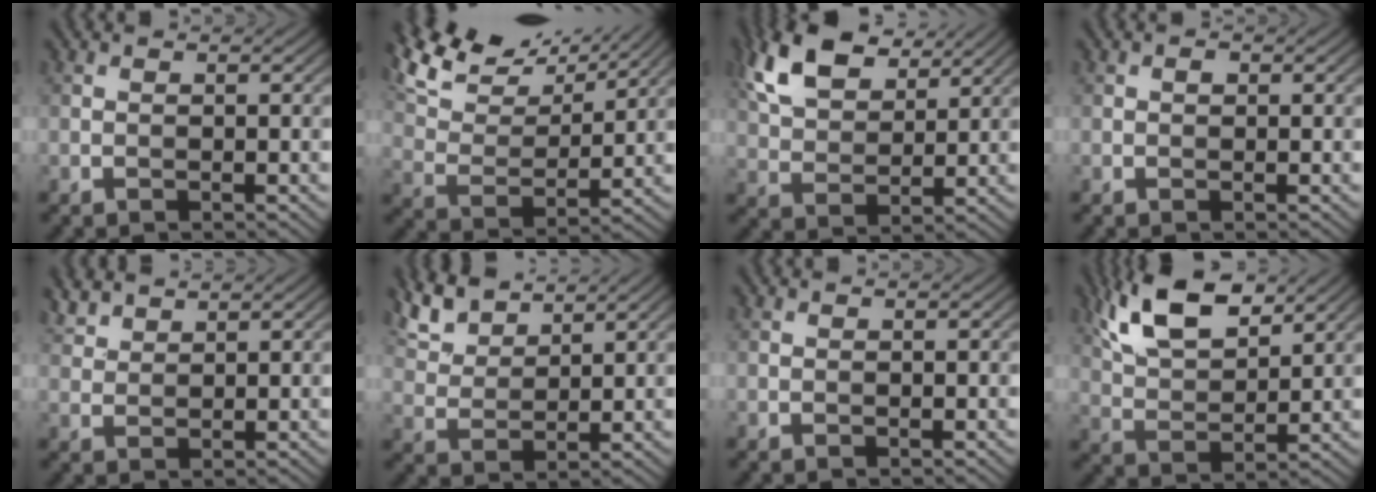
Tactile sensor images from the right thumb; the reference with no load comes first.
{"total": 13.1, "force": [10.3, 4.4, 6.7], "torque": [-0.170, 0.010, 0.172]}
{"total": 11.6, "force": [6.7, 6.1, 7.3], "torque": [-0.184, 0.020, 0.134]}
{"total": 0.7, "force": [0.1, 0.5, 0.4], "torque": [-0.006, -0.001, -0.001]}
{"total": 3.3, "force": [2.8, 1.1, 1.2], "torque": [-0.032, 0.008, 0.065]}
{"total": 6.9, "force": [5.6, 2.4, 3.1], "torque": [-0.085, 0.011, 0.120]}
{"total": 0.0}
{"total": 11.0, "force": [6.6, 4.6, 7.4], "torque": [-0.170, 0.009, 0.131]}